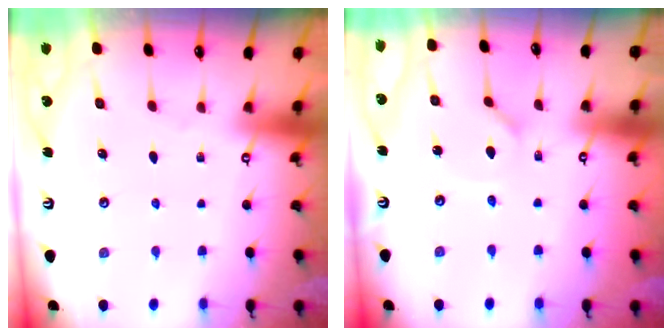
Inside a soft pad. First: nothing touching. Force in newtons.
{"total": 1.2, "press": 1.2, "slide": 0.2}